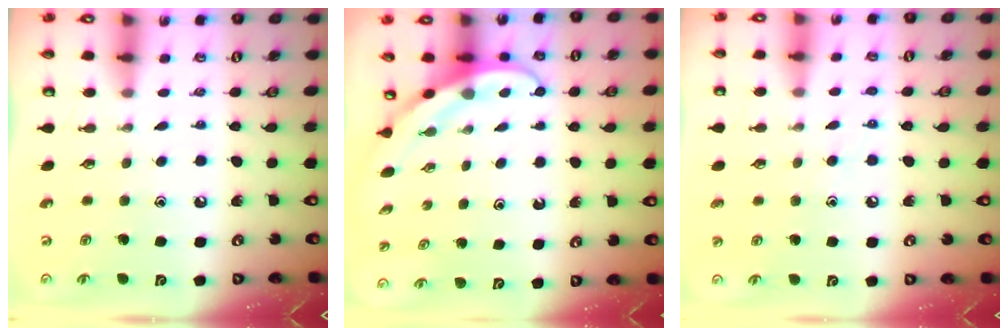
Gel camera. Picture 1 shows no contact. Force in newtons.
{"total": 3.8, "press": 3.8, "slide": 0.3}
{"total": 7.6, "press": 7.5, "slide": 0.9}